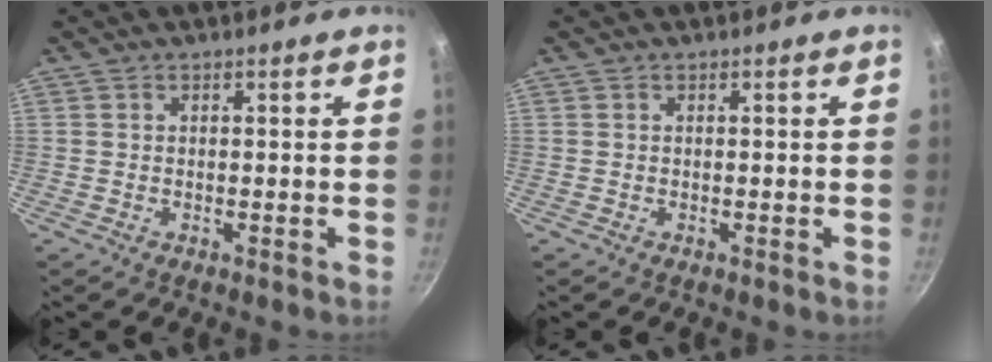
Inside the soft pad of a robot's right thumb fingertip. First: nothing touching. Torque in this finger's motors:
{"motor_torque": [-0.33, 0.14, 0.24, -0.12, 0.00]}